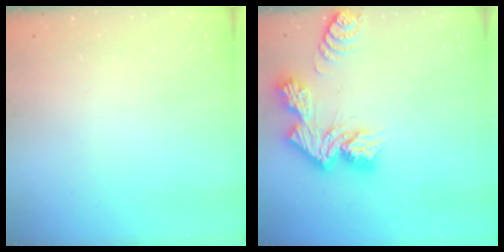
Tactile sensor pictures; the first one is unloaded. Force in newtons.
{"total": 12.2, "press": 12.1, "slide": 1.0}